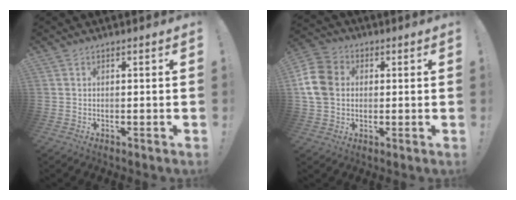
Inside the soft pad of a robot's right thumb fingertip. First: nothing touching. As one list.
[{"total": 11.7, "force": [1.1, 9.4, 6.8], "torque": [-0.139, 0.011, 0.024]}]